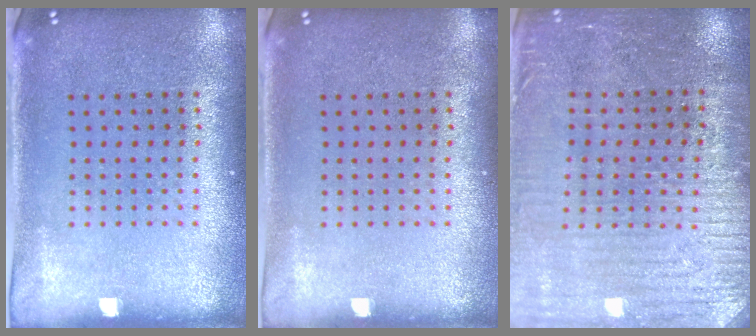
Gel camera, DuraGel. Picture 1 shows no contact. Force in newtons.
{"total": 0.0}
{"total": 3.1, "press": 3.0, "slide": 0.9}